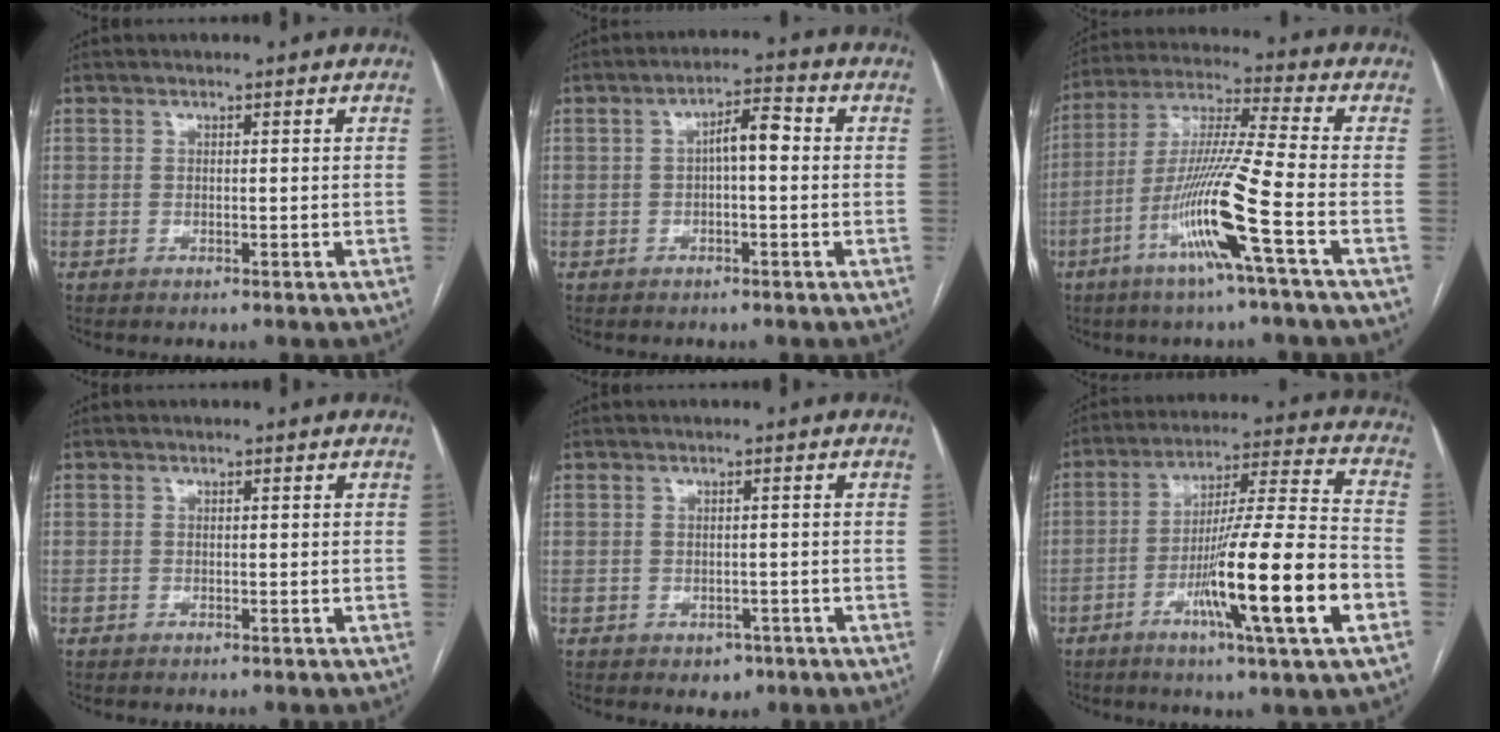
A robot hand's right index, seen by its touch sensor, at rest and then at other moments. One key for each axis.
{"total": 4.6, "fx": 0.2, "fy": 1.4, "fz": 4.4, "tx": -0.074, "ty": 0.023, "tz": 0.002}
{"total": 14.0, "fx": -5.8, "fy": -1.6, "fz": 12.7, "tx": -0.252, "ty": -0.010, "tz": -0.115}
{"total": 0.0}
{"total": 2.4, "fx": -1.2, "fy": 1.7, "fz": 1.1, "tx": -0.007, "ty": 0.003, "tz": -0.007}
{"total": 17.9, "fx": -6.4, "fy": -0.4, "fz": 16.8, "tx": -0.285, "ty": -0.013, "tz": -0.108}